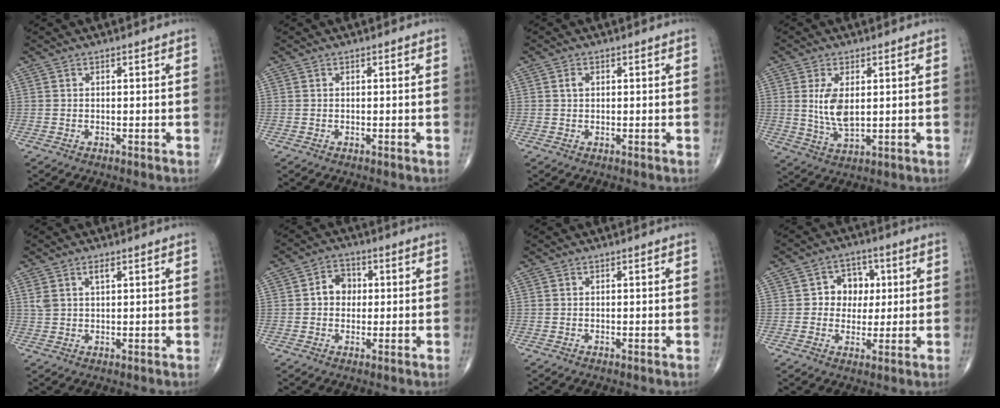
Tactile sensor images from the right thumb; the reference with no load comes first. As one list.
[{"total": 0.0}, {"total": 1.2, "force": [0.3, 0.9, 0.8], "torque": [-0.014, 0.003, 0.006]}, {"total": 7.0, "force": [1.2, 3.3, 6.0], "torque": [-0.115, -0.015, 0.032]}, {"total": 3.2, "force": [1.6, 1.4, 2.4], "torque": [-0.049, 0.002, 0.037]}, {"total": 5.1, "force": [0.4, 4.3, 2.8], "torque": [-0.023, 0.012, 0.000]}, {"total": 0.0}, {"total": 7.3, "force": [1.1, 6.3, 3.7], "torque": [-0.005, 0.006, 0.011]}]